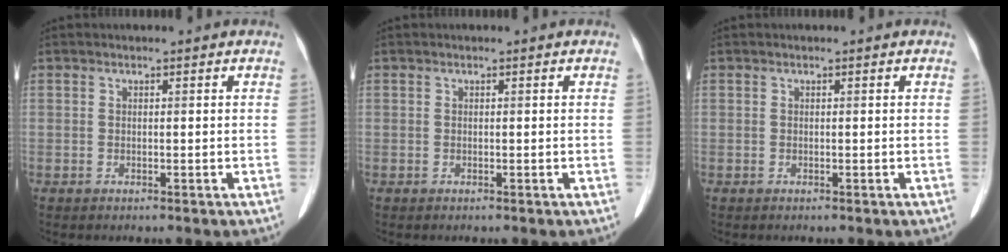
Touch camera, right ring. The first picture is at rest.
{"total": 0.0}
{"total": 0.0}